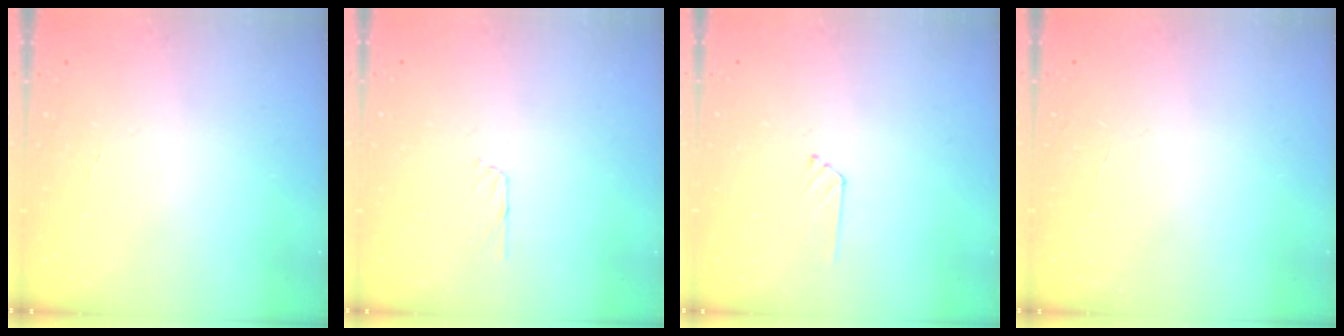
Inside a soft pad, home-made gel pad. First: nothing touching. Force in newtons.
{"total": 3.3, "press": 3.3, "slide": 0.3}
{"total": 5.1, "press": 5.1, "slide": 0.4}
{"total": 0.0}